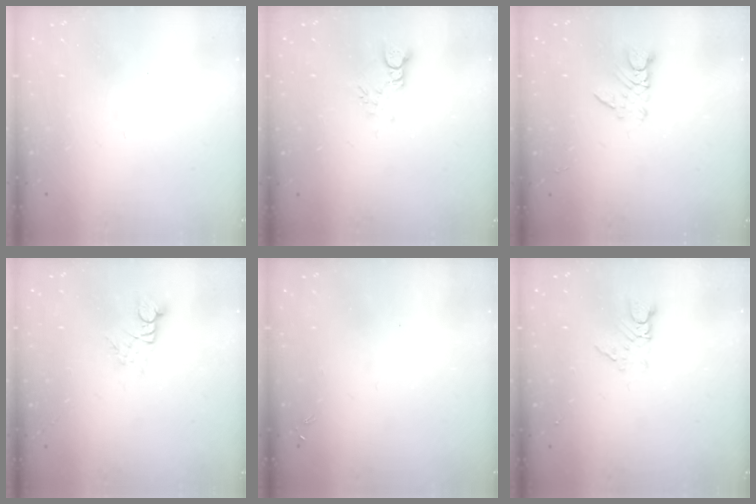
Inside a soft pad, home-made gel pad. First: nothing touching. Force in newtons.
{"total": 2.8, "press": 2.8, "slide": 0.4}
{"total": 3.8, "press": 3.8, "slide": 0.3}
{"total": 2.7, "press": 2.7, "slide": 0.3}
{"total": 0.0}
{"total": 3.2, "press": 3.2, "slide": 0.4}